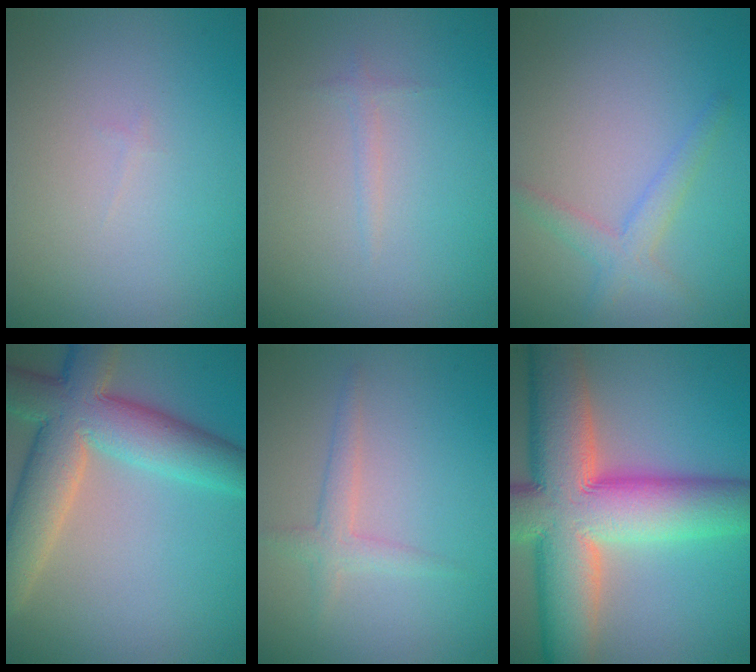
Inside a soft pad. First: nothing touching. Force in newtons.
{"total": 0.7, "press": 0.7, "slide": 0.0}
{"total": 2.2, "press": 2.2, "slide": 0.1}
{"total": 9.2, "press": 9.2, "slide": 0.8}
{"total": 1.2, "press": 1.2, "slide": 0.1}
{"total": 15.3, "press": 15.3, "slide": 0.8}